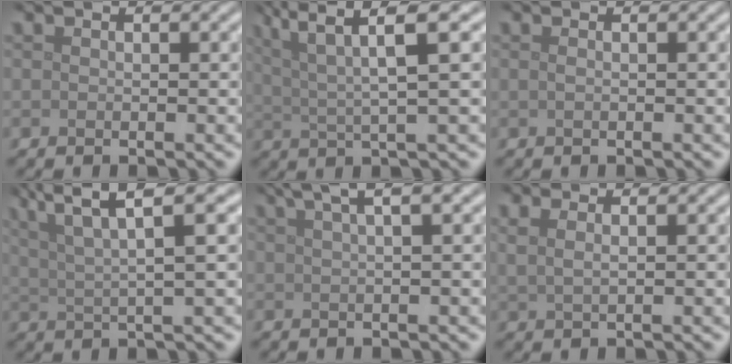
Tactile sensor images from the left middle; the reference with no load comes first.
{"total": 7.6, "force": [3.5, 1.7, 6.6], "torque": [-0.110, 0.017, 0.064]}
{"total": 0.6, "force": [0.1, 0.3, 0.6], "torque": [-0.010, 0.002, -0.002]}
{"total": 7.9, "force": [4.4, 1.8, 6.4], "torque": [-0.099, 0.023, 0.070]}
{"total": 5.9, "force": [3.8, 1.9, 4.2], "torque": [-0.040, 0.030, 0.027]}
{"total": 2.4, "force": [1.1, 1.0, 1.8], "torque": [-0.024, 0.000, 0.010]}